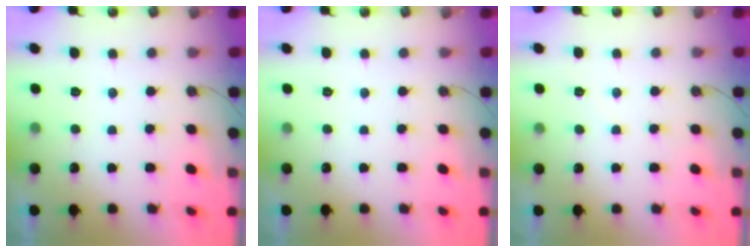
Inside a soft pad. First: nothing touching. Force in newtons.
{"total": 0.0}
{"total": 3.6, "press": 3.6, "slide": 0.5}